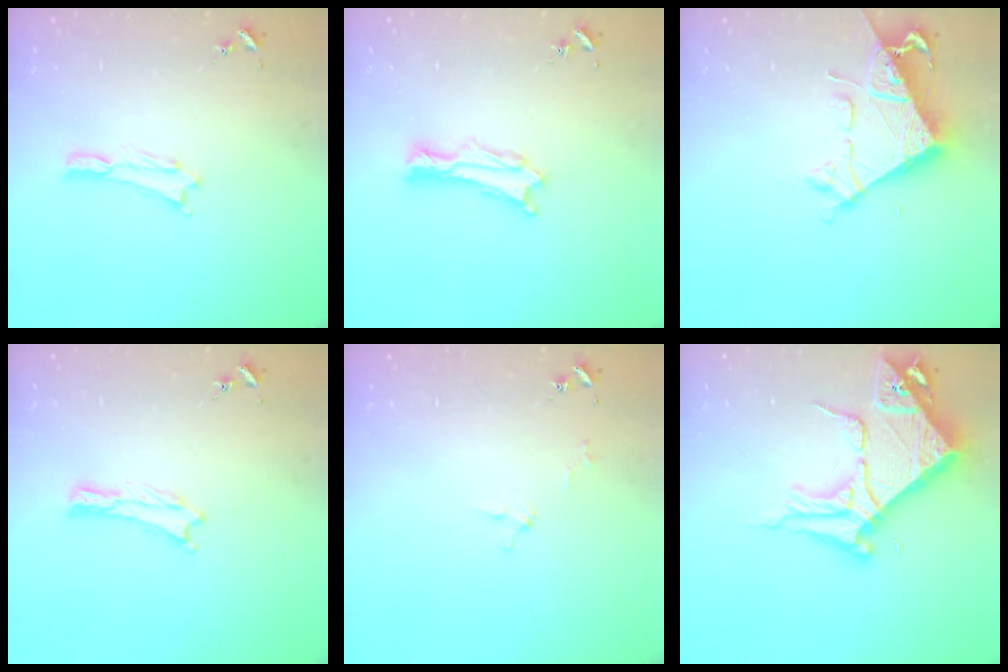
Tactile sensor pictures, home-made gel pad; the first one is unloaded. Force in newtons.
{"total": 1.1, "press": 1.1, "slide": 0.2}
{"total": 7.3, "press": 7.3, "slide": 0.6}
{"total": 0.0}
{"total": 2.0, "press": 2.0, "slide": 0.1}
{"total": 9.5, "press": 9.5, "slide": 1.1}